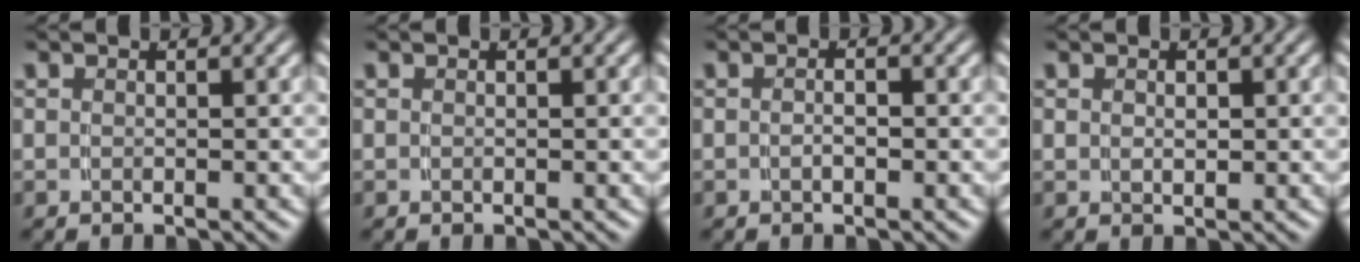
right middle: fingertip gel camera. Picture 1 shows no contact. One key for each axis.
{"total": 0.0}
{"total": 1.1, "fx": -0.7, "fy": 0.0, "fz": 0.8, "tx": -0.012, "ty": -0.003, "tz": -0.010}
{"total": 0.8, "fx": 0.1, "fy": 0.2, "fz": 0.8, "tx": -0.016, "ty": -0.010, "tz": 0.012}